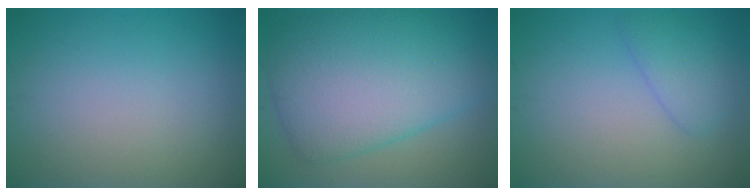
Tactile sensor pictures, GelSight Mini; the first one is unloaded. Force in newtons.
{"total": 9.9, "press": 9.9, "slide": 0.2}
{"total": 2.4, "press": 2.4, "slide": 0.1}